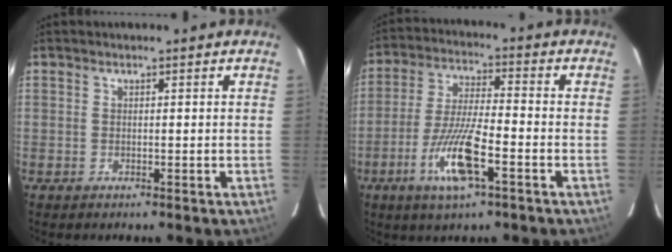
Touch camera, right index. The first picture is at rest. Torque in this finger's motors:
{"motor_torque": [1.45, -0.69, 0.38, 0.11]}